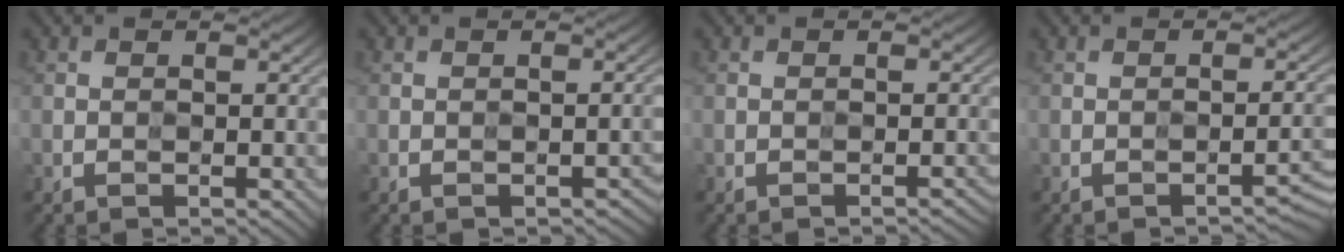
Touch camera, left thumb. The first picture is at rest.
{"total": 2.4, "force": [-1.2, 1.2, 1.6], "torque": [-0.009, -0.005, -0.008]}
{"total": 1.2, "force": [-1.1, 0.3, 0.4], "torque": [0.000, -0.001, -0.008]}
{"total": 2.7, "force": [-1.9, 0.9, 1.7], "torque": [-0.011, -0.002, -0.022]}